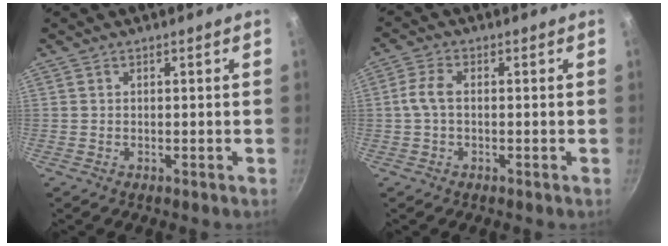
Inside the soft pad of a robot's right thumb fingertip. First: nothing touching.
{"total": 3.8, "force": [-0.2, 2.0, 3.2], "torque": [-0.077, 0.014, -0.010]}